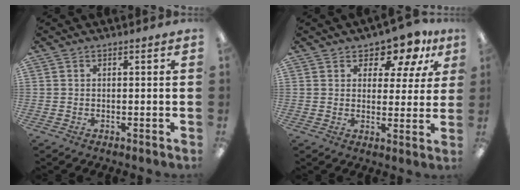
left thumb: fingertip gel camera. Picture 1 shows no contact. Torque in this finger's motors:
{"motor_torque": [-0.09, 0.04, -0.23, 0.13, 0.00]}